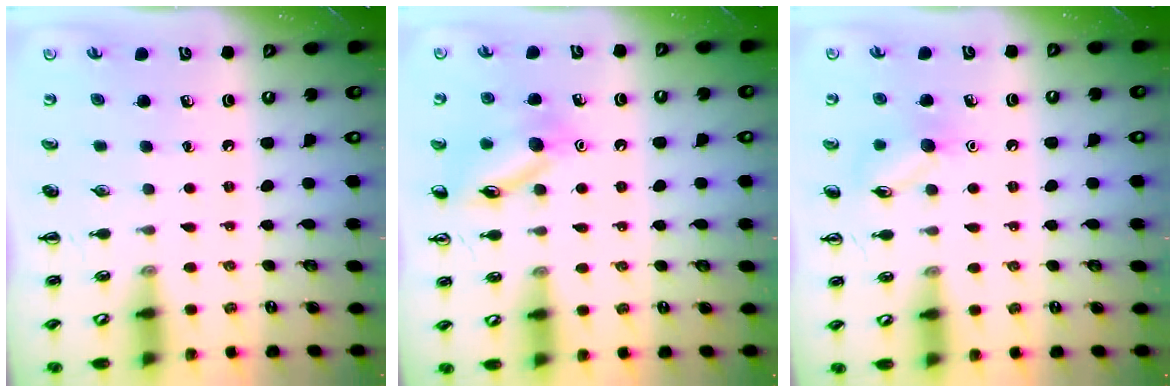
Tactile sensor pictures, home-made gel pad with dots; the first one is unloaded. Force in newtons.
{"total": 11.7, "press": 11.6, "slide": 0.9}
{"total": 8.1, "press": 8.1, "slide": 0.5}